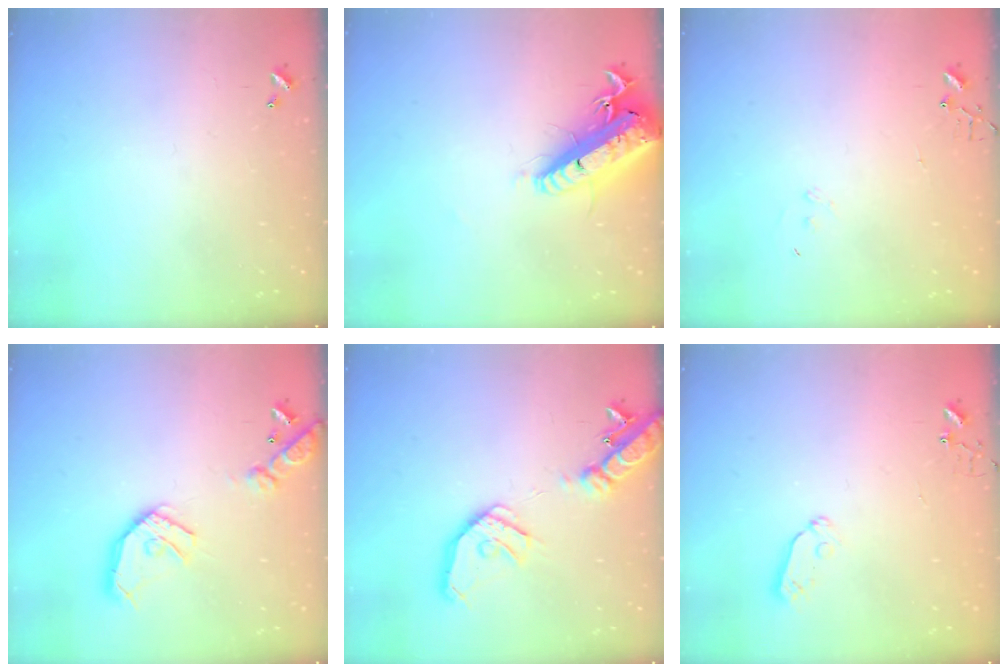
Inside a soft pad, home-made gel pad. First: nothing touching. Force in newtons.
{"total": 23.1, "press": 22.6, "slide": 5.0}
{"total": 6.8, "press": 6.8, "slide": 0.5}
{"total": 16.6, "press": 16.4, "slide": 2.5}
{"total": 18.8, "press": 18.6, "slide": 3.0}
{"total": 5.0, "press": 4.9, "slide": 1.1}